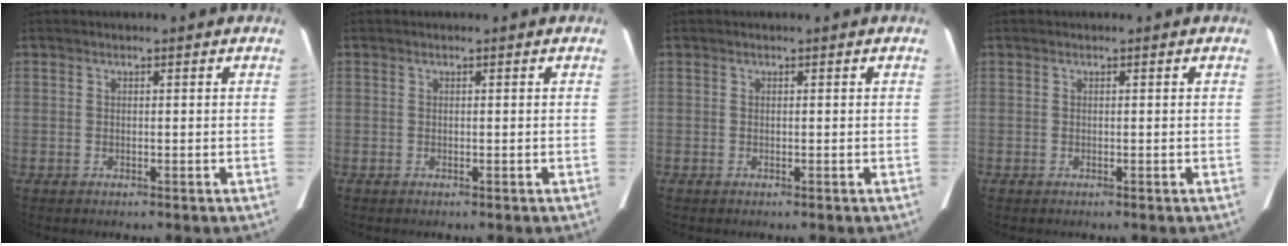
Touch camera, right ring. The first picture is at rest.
{"total": 0.0}
{"total": 0.0}
{"total": 0.0}